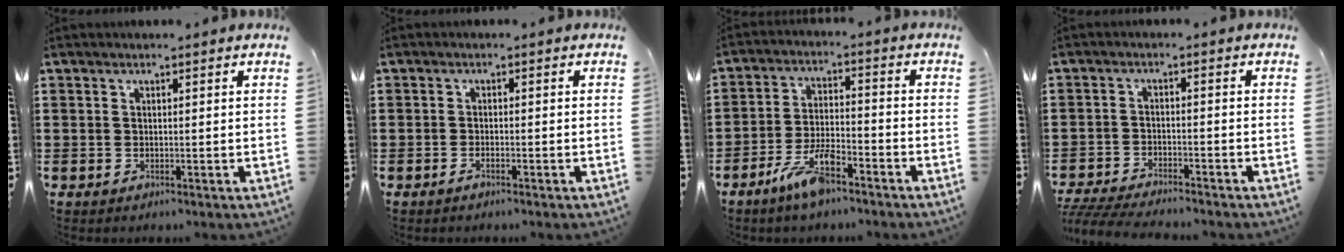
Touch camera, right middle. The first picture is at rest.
{"total": 0.9, "force": [-0.6, 0.1, 0.7], "torque": [-0.014, -0.006, -0.010]}
{"total": 7.2, "force": [-5.0, 2.0, 4.8], "torque": [-0.102, 0.003, -0.094]}
{"total": 4.5, "force": [-4.3, 0.1, 1.0], "torque": [-0.029, -0.008, -0.091]}